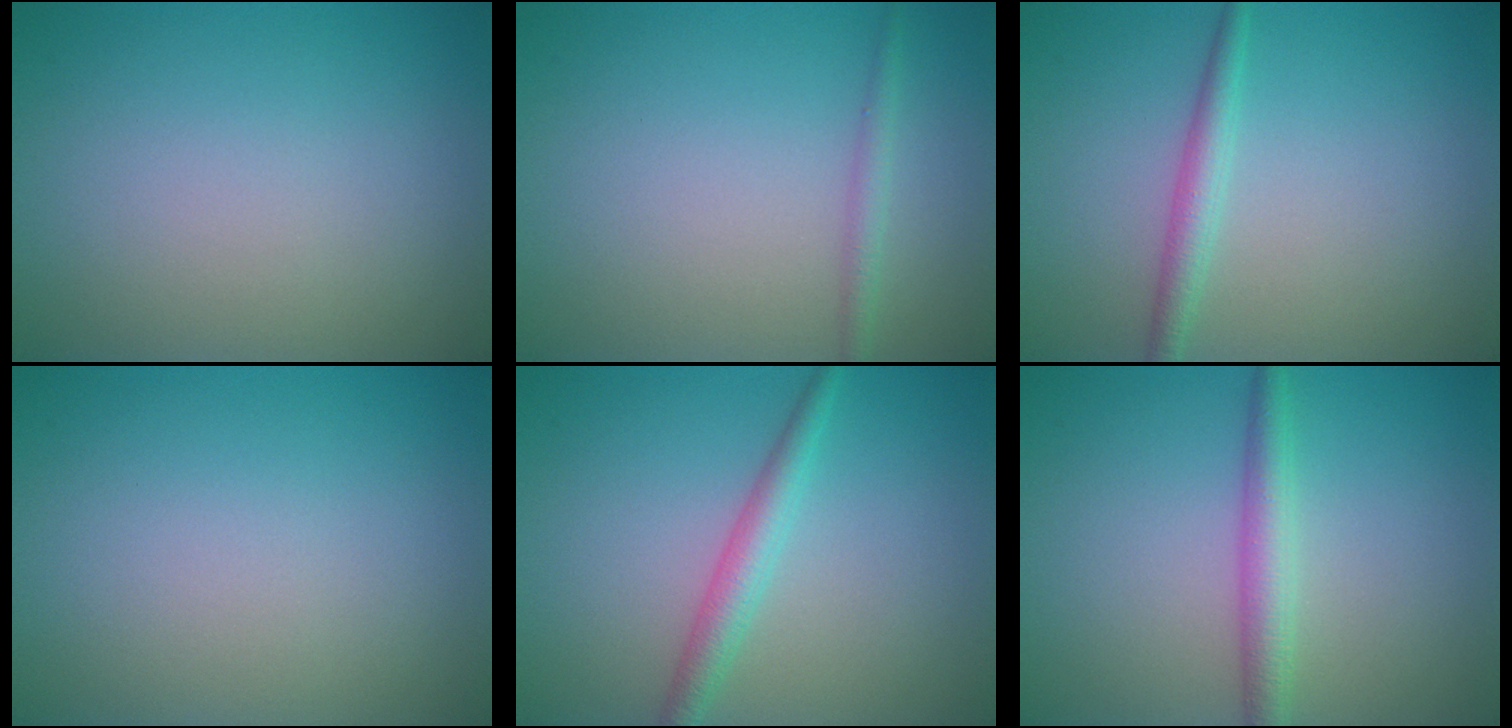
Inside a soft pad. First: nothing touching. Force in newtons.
{"total": 1.3, "press": 1.3, "slide": 0.0}
{"total": 2.0, "press": 2.0, "slide": 0.1}
{"total": 0.0}
{"total": 2.5, "press": 2.5, "slide": 0.1}
{"total": 2.8, "press": 2.8, "slide": 0.0}